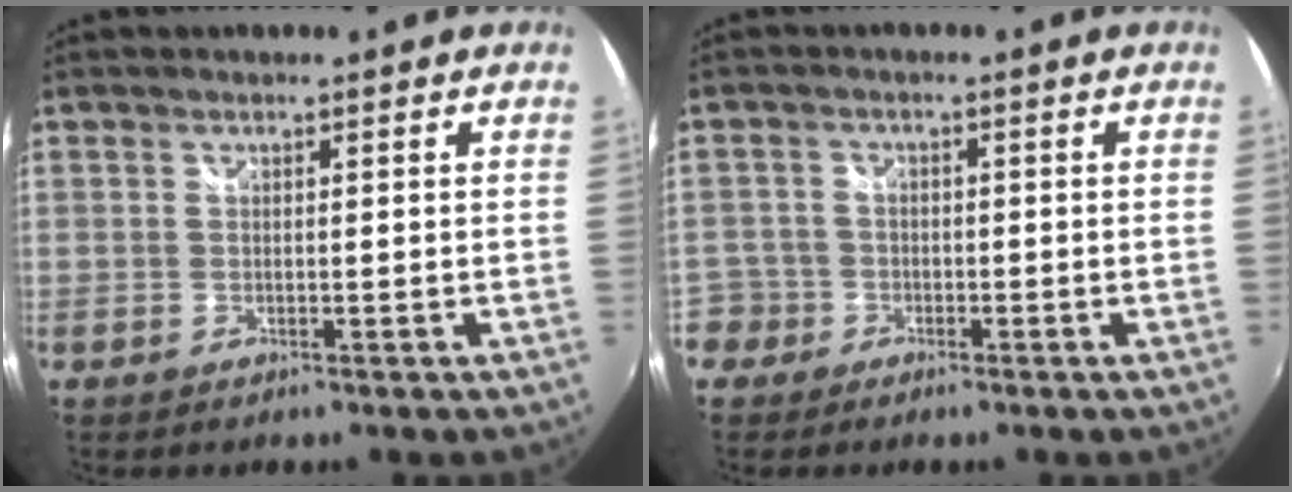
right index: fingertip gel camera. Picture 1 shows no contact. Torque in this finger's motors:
{"motor_torque": [-0.08, -0.18, -0.38, -0.21]}